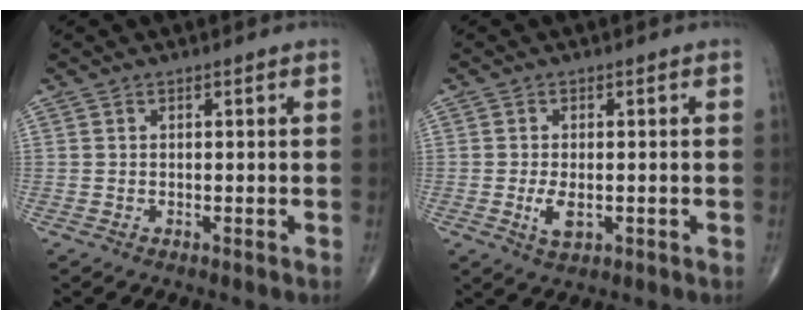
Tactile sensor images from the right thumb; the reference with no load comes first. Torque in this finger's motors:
{"motor_torque": [-0.10, 0.18, 0.29, -0.05, 0.14]}